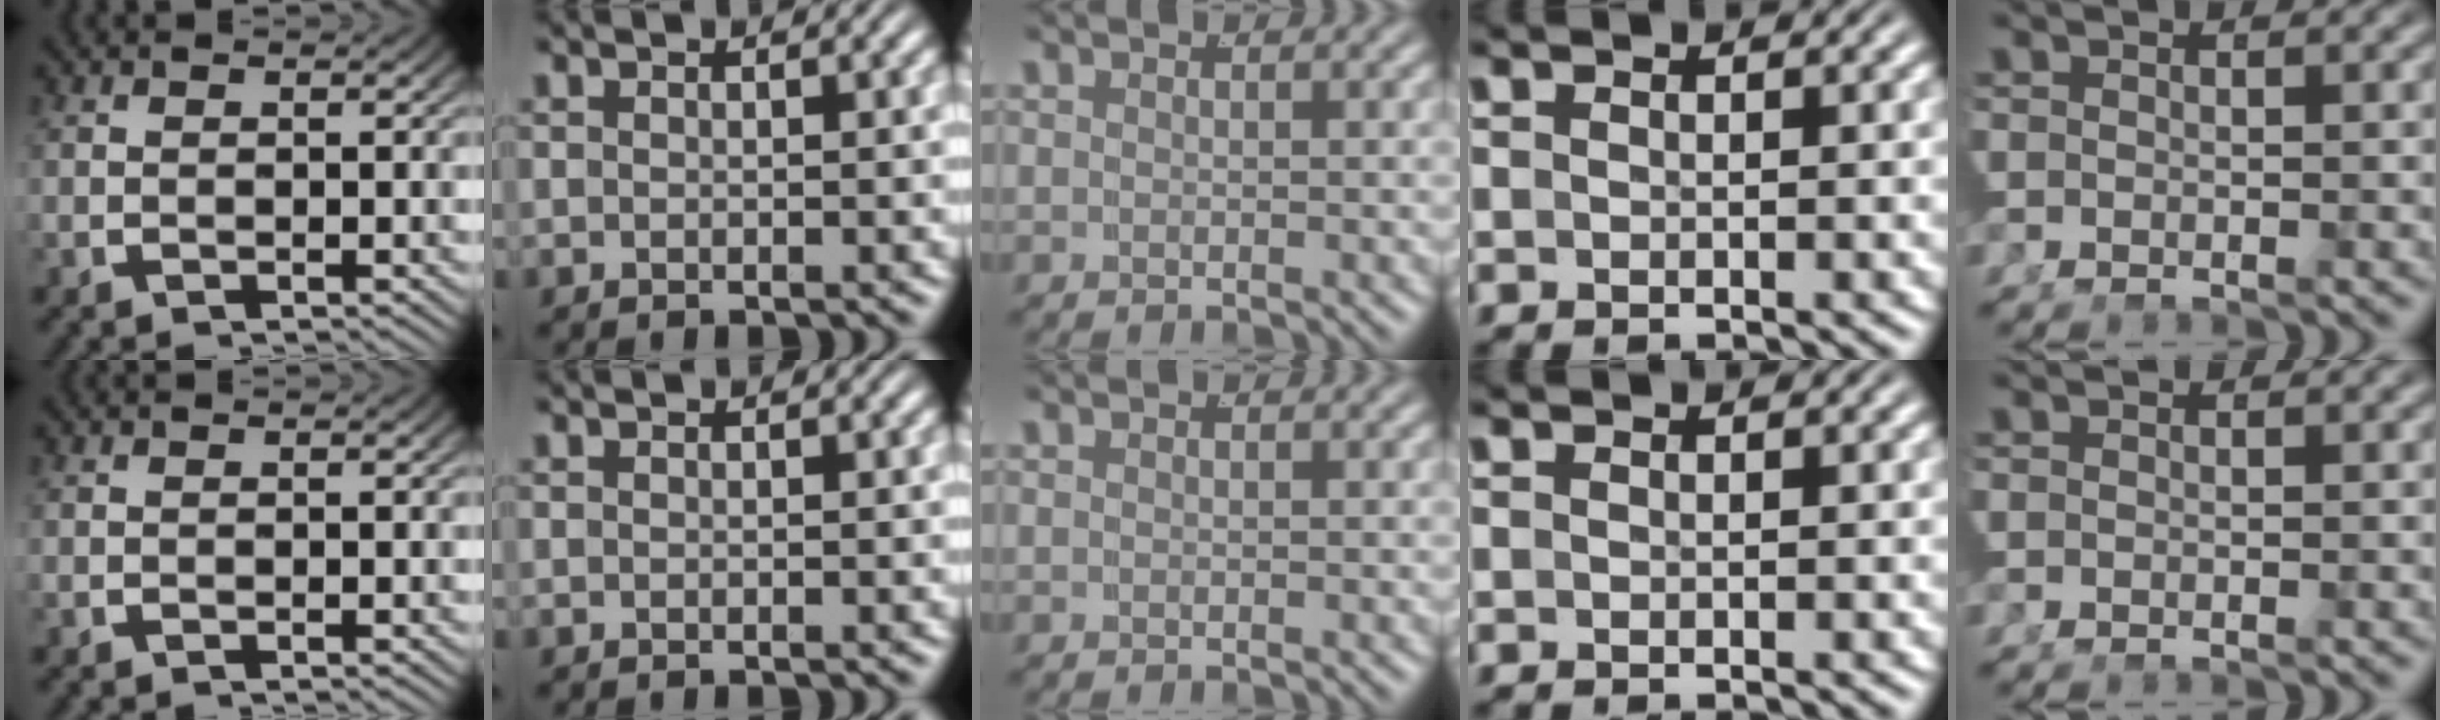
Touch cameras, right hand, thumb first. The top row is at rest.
{}